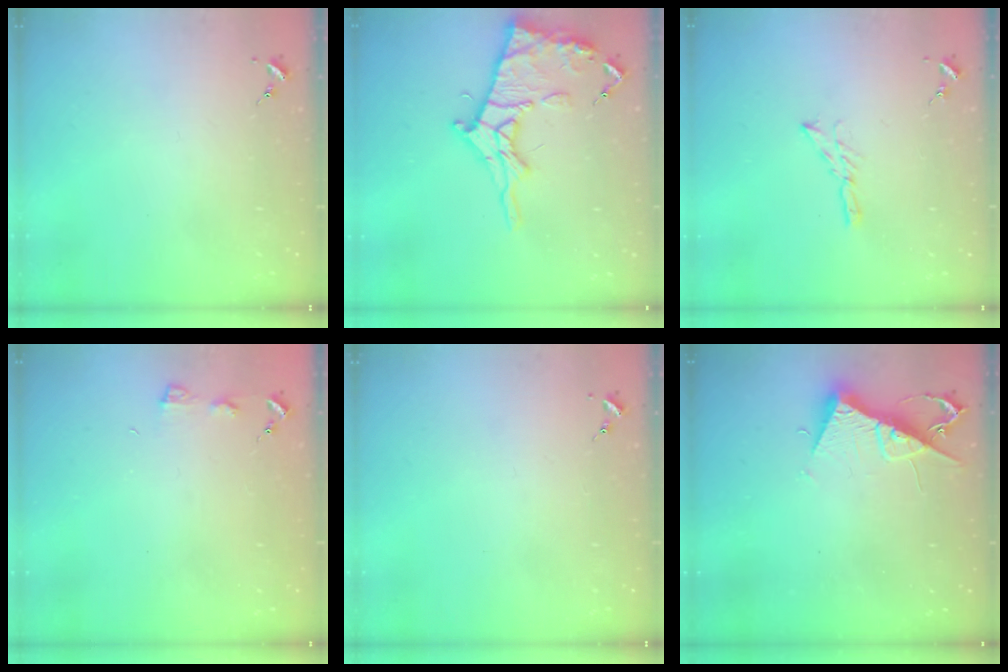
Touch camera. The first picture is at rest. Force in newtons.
{"total": 16.4, "press": 16.3, "slide": 1.7}
{"total": 5.4, "press": 5.4, "slide": 0.6}
{"total": 3.6, "press": 3.6, "slide": 0.4}
{"total": 0.0}
{"total": 9.8, "press": 9.8, "slide": 0.6}